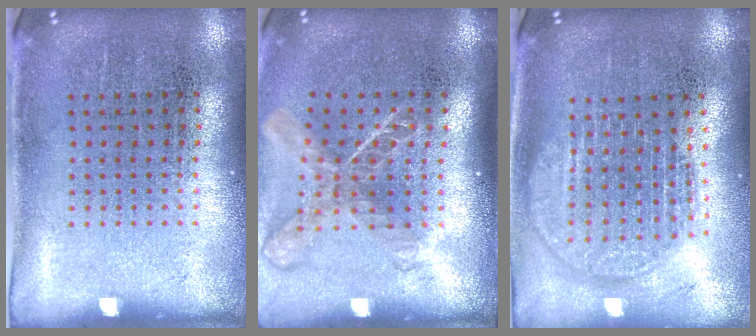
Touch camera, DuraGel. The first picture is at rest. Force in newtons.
{"total": 1.9, "press": 1.4, "slide": 1.3}
{"total": 1.8, "press": 1.5, "slide": 0.9}